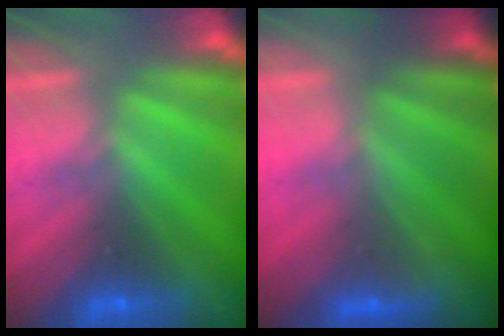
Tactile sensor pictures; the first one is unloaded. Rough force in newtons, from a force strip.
{"total": 1.9}